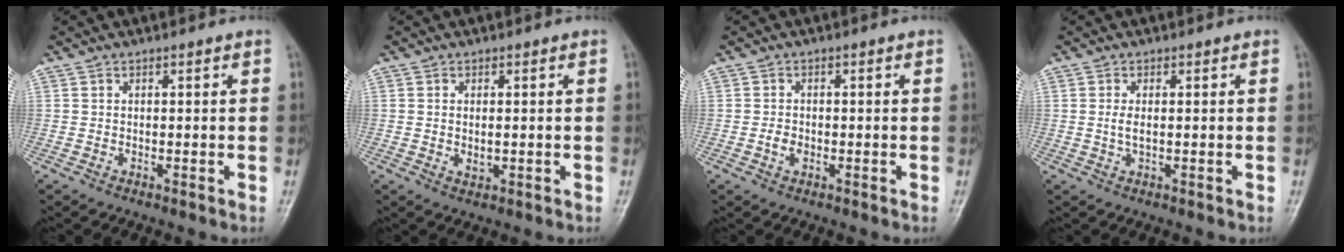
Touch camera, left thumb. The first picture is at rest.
{"total": 2.2, "force": [-0.2, 1.2, 1.9], "torque": [-0.035, -0.002, -0.001]}
{"total": 2.2, "force": [-0.7, 1.5, 1.4], "torque": [-0.025, 0.007, -0.014]}
{"total": 2.2, "force": [0.0, 0.8, 2.1], "torque": [-0.051, 0.003, 0.004]}